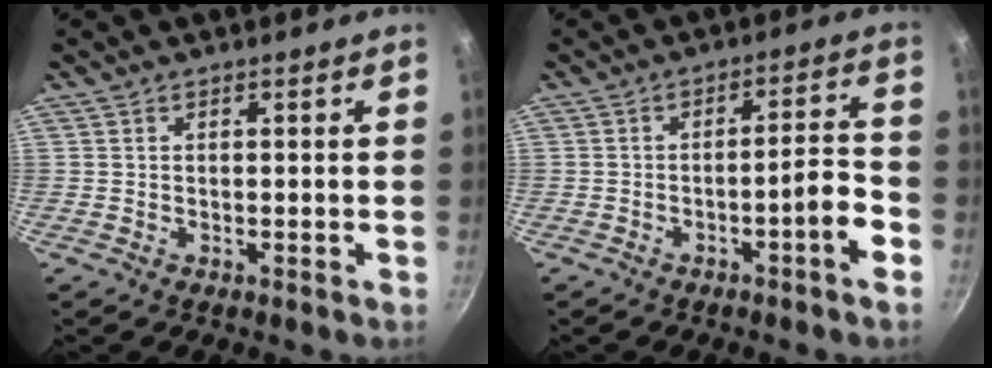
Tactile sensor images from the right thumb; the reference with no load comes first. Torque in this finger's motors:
{"motor_torque": [1.63, 0.95, 1.17, -1.00, 0.16]}